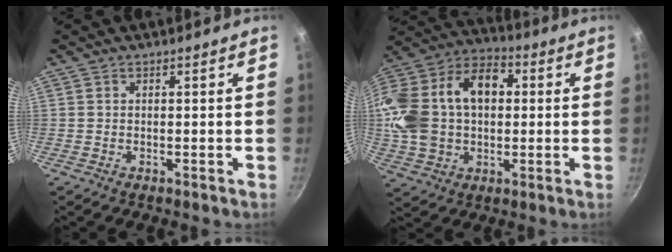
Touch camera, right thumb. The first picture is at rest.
{"total": 23.2, "force": [2.6, 16.1, 16.5], "torque": [-0.303, 0.048, 0.037]}